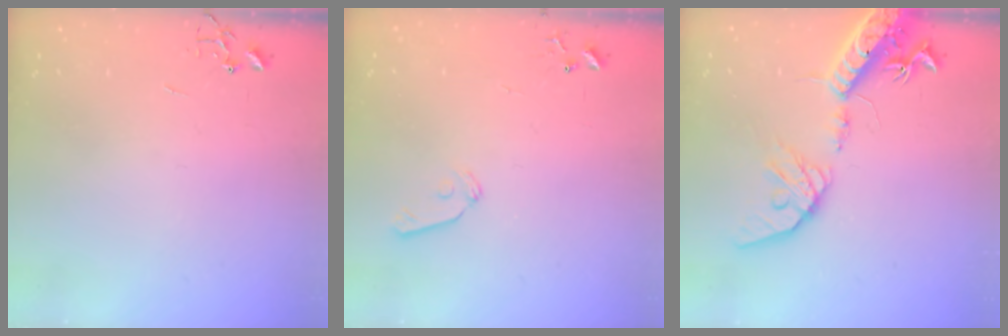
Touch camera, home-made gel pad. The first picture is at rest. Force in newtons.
{"total": 7.3, "press": 7.3, "slide": 0.7}
{"total": 18.0, "press": 17.7, "slide": 3.3}